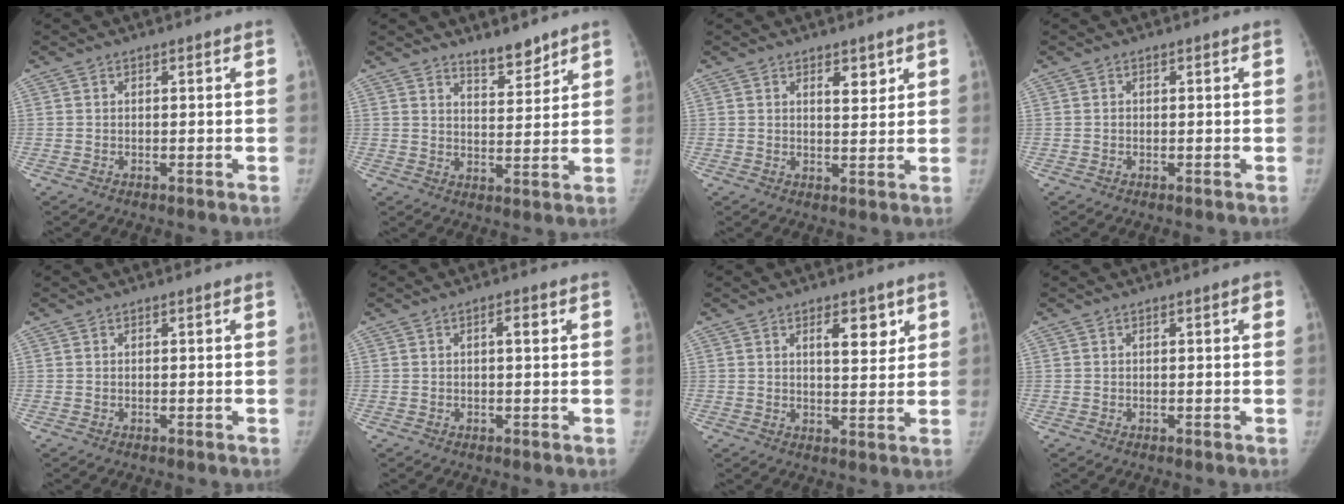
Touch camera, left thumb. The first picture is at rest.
{"total": 5.5, "force": [4.7, 1.7, 2.3], "torque": [-0.015, -0.042, 0.078]}
{"total": 3.4, "force": [2.1, 1.7, 2.2], "torque": [-0.014, -0.015, 0.033]}
{"total": 0.0}
{"total": 0.0}
{"total": 1.9, "force": [0.5, 0.6, 1.7], "torque": [-0.026, 0.003, 0.006]}
{"total": 6.1, "force": [3.0, 2.8, 4.6], "torque": [-0.044, -0.019, 0.045]}
{"total": 1.0, "force": [0.3, 0.4, 0.9], "torque": [-0.008, 0.003, 0.001]}